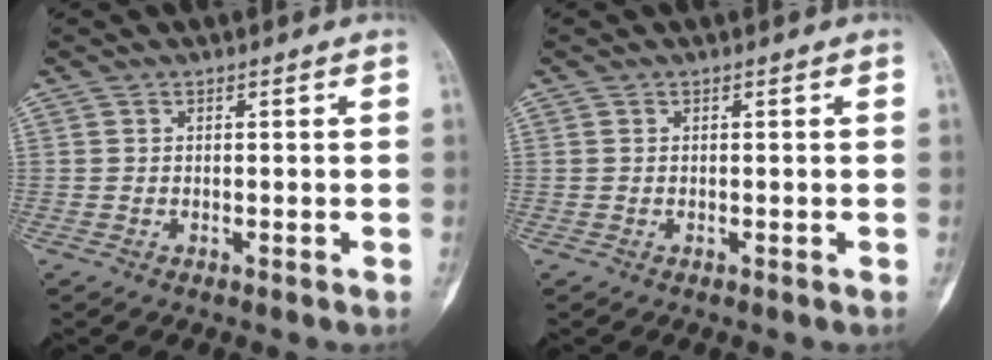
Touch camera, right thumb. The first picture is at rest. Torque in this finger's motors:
{"motor_torque": [0.25, 0.12, -0.10, 0.01, 0.04]}